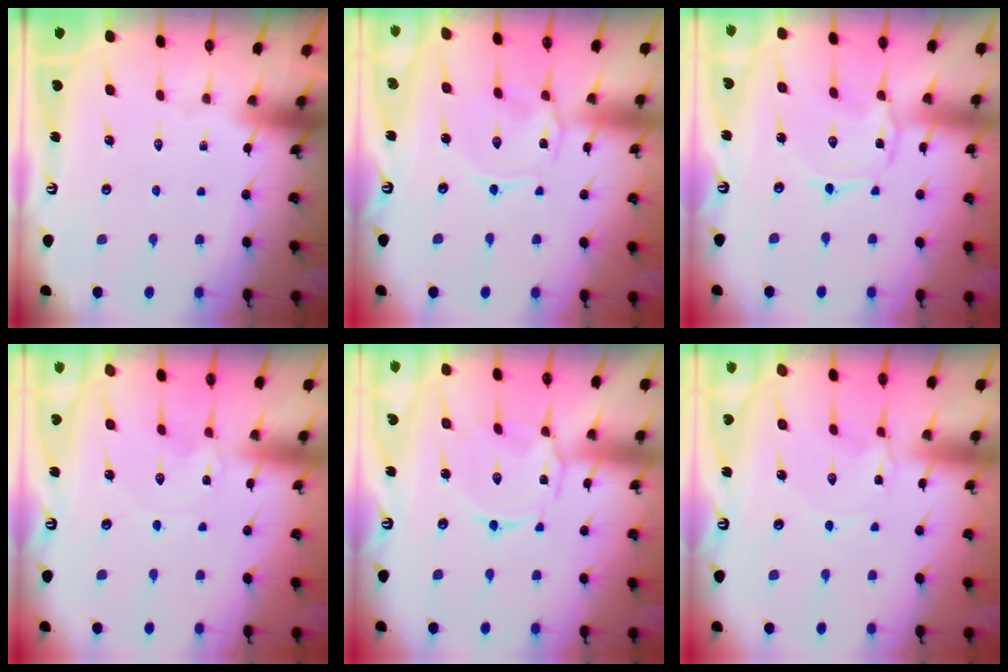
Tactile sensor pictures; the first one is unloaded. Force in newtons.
{"total": 1.1, "press": 1.0, "slide": 0.3}
{"total": 1.7, "press": 1.7, "slide": 0.2}
{"total": 0.0}
{"total": 2.9, "press": 2.9, "slide": 0.4}
{"total": 1.8, "press": 1.8, "slide": 0.3}